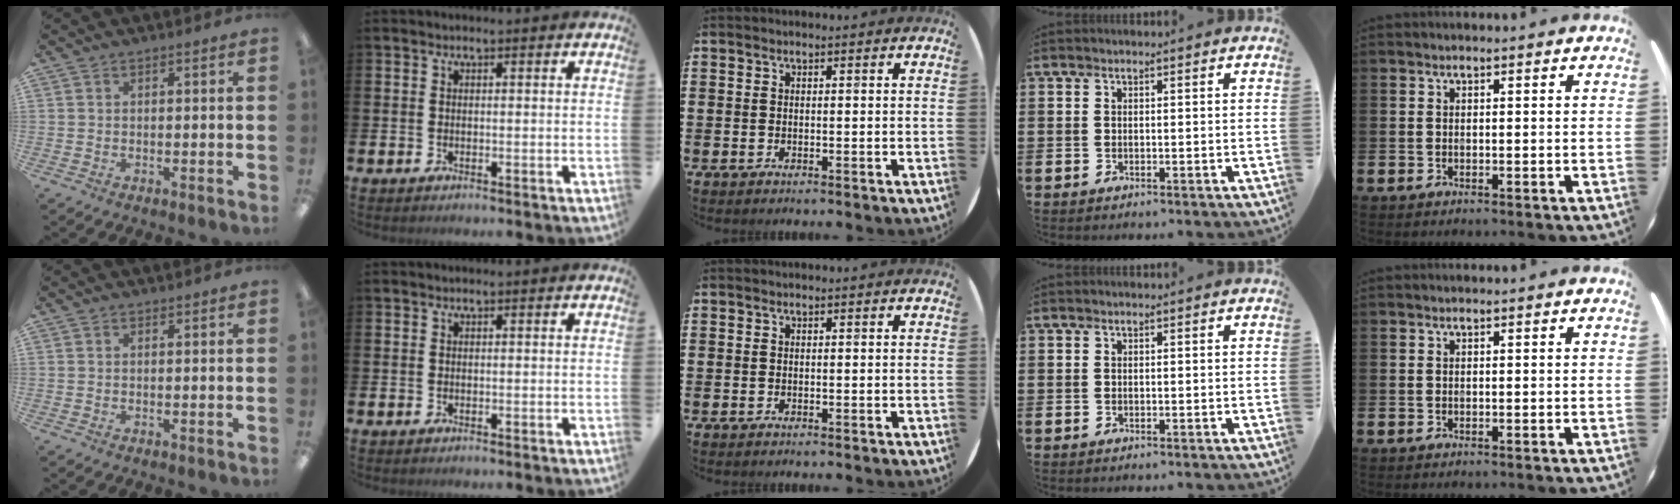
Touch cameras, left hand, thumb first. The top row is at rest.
{}